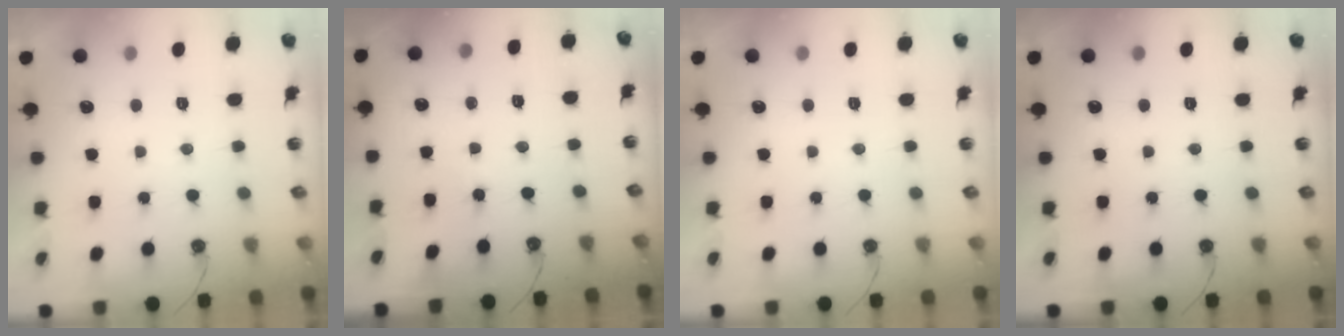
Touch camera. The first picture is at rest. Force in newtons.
{"total": 2.4, "press": 2.4, "slide": 0.2}
{"total": 0.0}
{"total": 0.0}